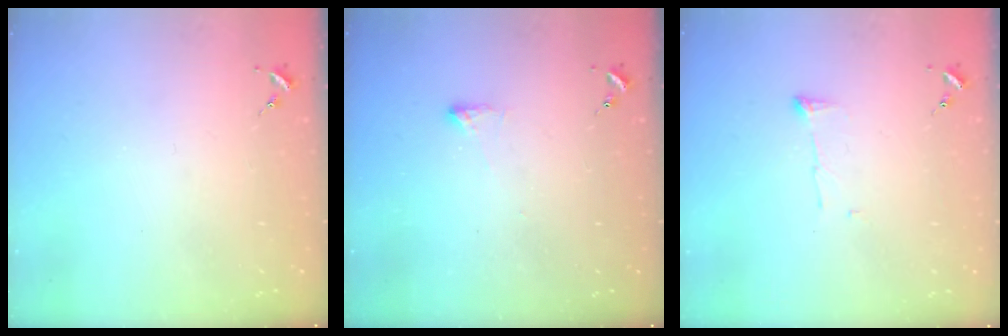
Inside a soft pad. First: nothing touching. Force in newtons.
{"total": 2.9, "press": 2.8, "slide": 0.5}
{"total": 4.1, "press": 4.1, "slide": 0.7}